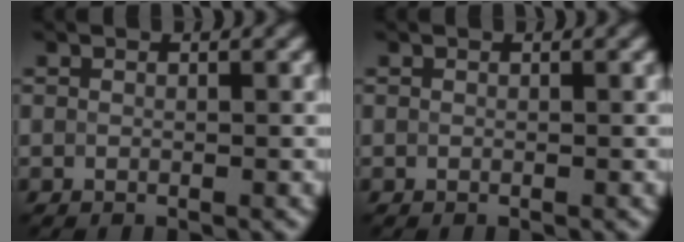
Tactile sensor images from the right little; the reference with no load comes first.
{"total": 0.0}